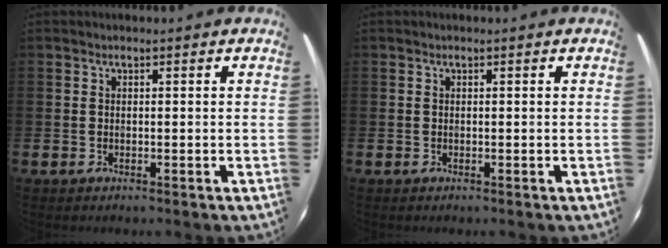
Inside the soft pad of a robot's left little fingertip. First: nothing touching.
{"total": 0.0}